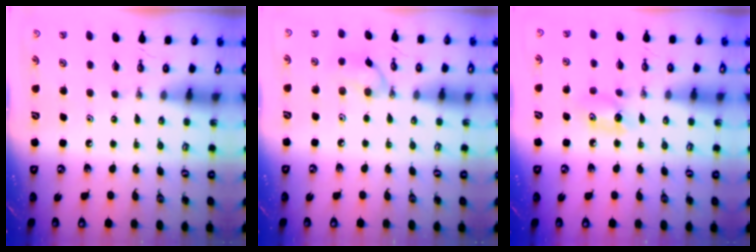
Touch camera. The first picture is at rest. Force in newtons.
{"total": 8.5, "press": 8.4, "slide": 1.6}
{"total": 6.1, "press": 6.0, "slide": 0.8}